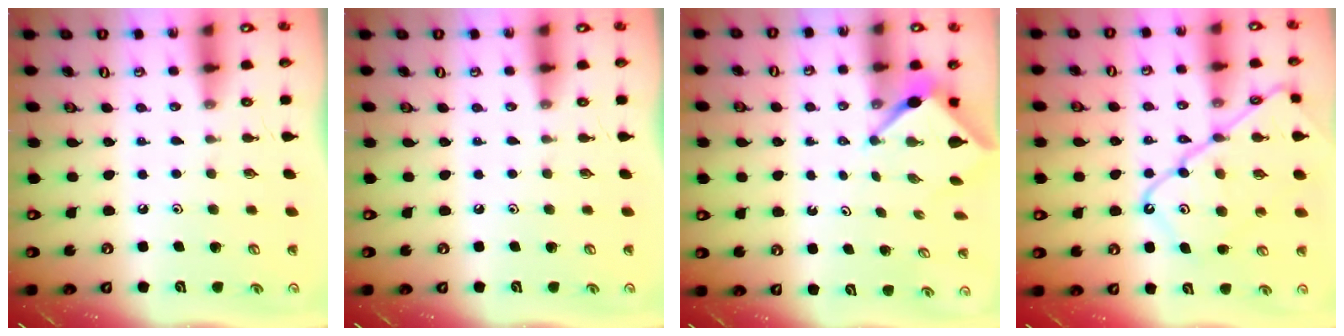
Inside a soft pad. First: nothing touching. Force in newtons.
{"total": 0.0}
{"total": 3.1, "press": 3.1, "slide": 0.2}
{"total": 16.3, "press": 16.2, "slide": 1.5}